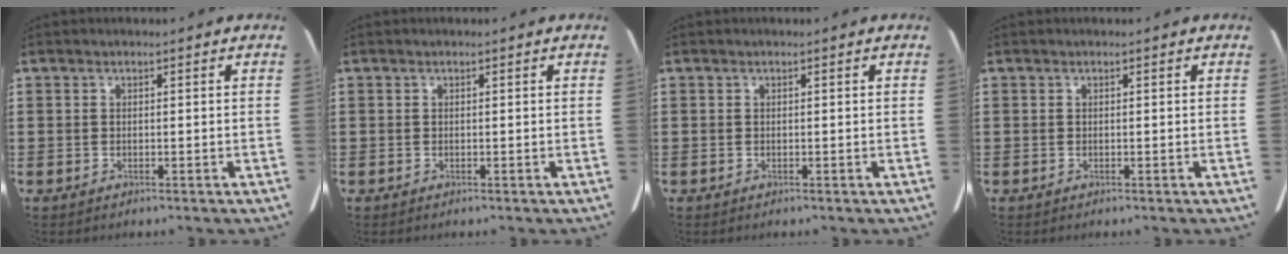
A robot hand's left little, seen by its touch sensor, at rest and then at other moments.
{"total": 0.0}
{"total": 0.0}
{"total": 0.0}